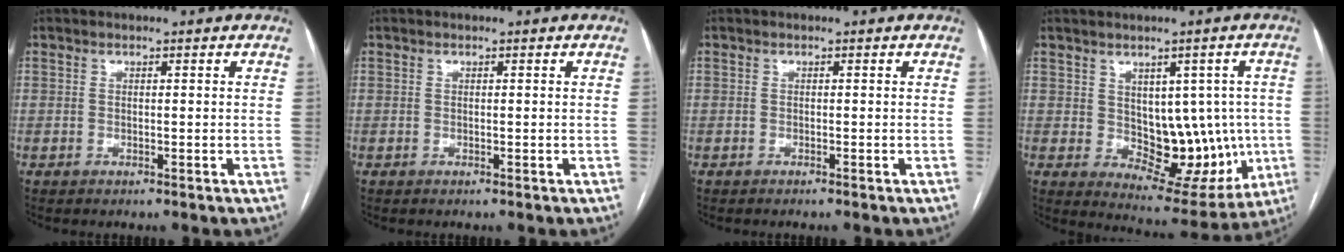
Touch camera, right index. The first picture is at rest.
{"total": 0.0}
{"total": 0.7, "force": [-0.6, -0.2, 0.3], "torque": [0.001, 0.002, -0.011]}
{"total": 12.4, "force": [-0.6, 7.2, 10.0], "torque": [-0.112, 0.010, 0.020]}